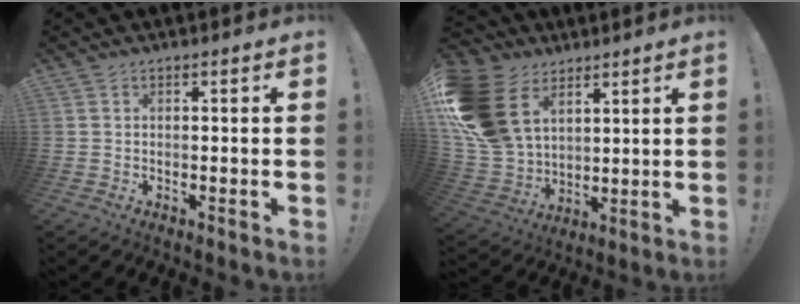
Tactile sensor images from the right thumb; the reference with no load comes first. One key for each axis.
{"total": 20.8, "fx": 8.4, "fy": 14.8, "fz": 12.0, "tx": -0.235, "ty": -0.047, "tz": 0.164}